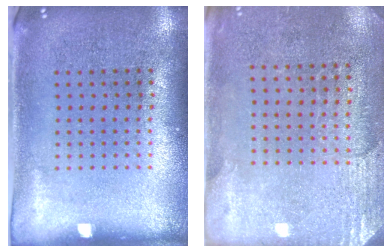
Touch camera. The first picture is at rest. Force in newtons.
{"total": 2.7, "press": 2.4, "slide": 1.2}